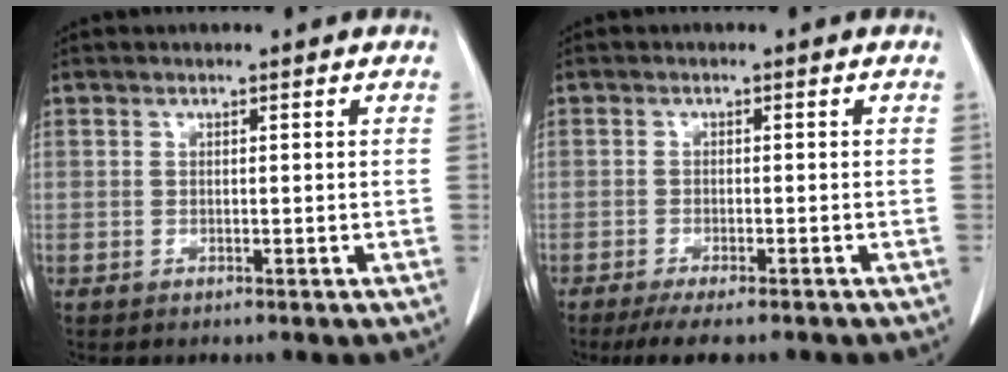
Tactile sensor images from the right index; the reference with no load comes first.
{"total": 6.6, "force": [-5.4, 0.9, 3.7], "torque": [-0.049, -0.012, -0.081]}